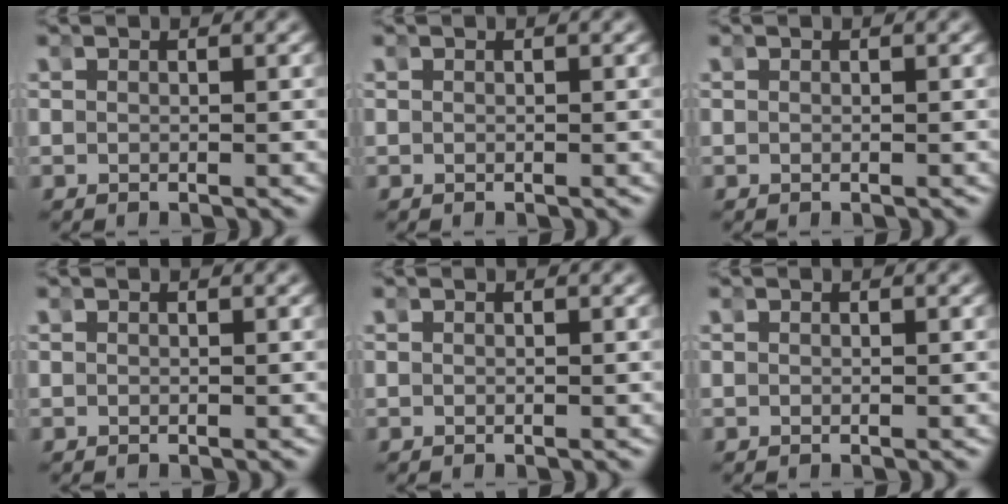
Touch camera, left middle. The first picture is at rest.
{"total": 0.0}
{"total": 0.0}
{"total": 0.0}
{"total": 0.0}
{"total": 0.0}